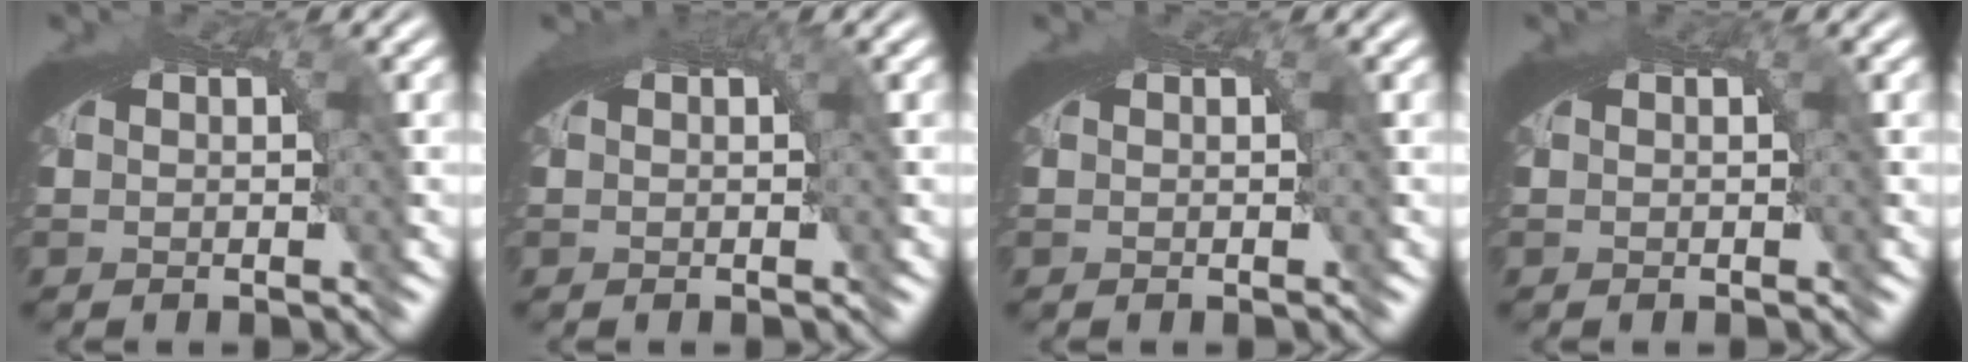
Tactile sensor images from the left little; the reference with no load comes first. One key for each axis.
{"total": 0.0}
{"total": 0.0}
{"total": 0.0}